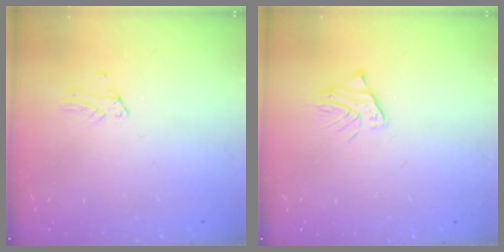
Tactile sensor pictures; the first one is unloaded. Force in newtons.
{"total": 1.6, "press": 1.6, "slide": 0.2}